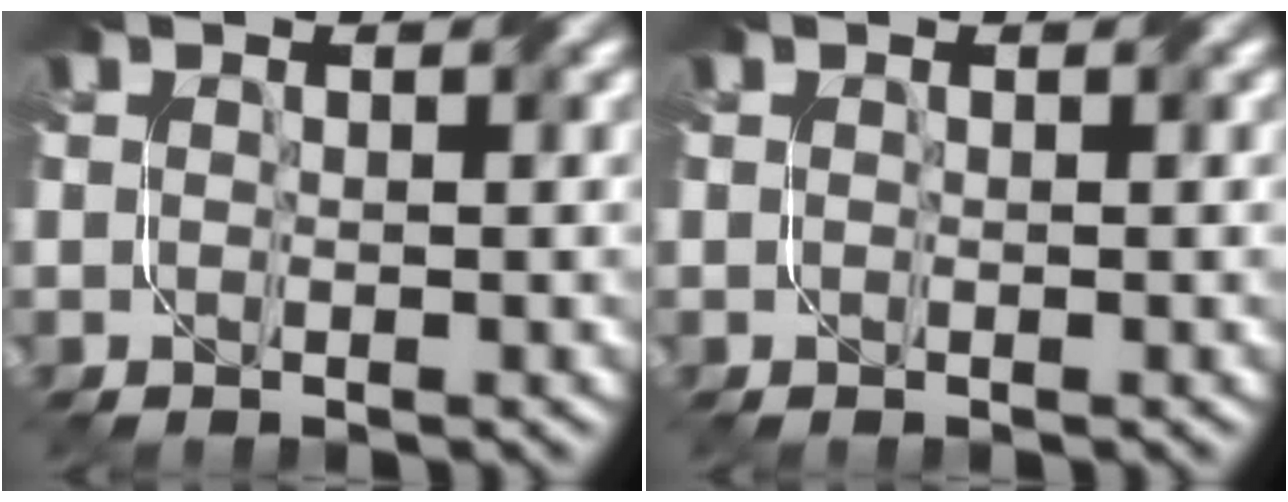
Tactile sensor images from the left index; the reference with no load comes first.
{"total": 0.0}